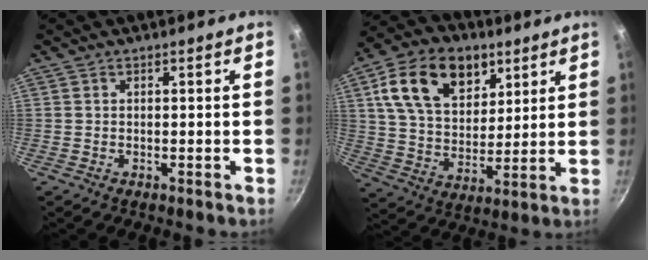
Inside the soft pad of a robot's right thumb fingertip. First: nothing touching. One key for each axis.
{"total": 18.9, "fx": 8.4, "fy": 12.4, "fz": 11.5, "tx": -0.174, "ty": -0.020, "tz": 0.142}